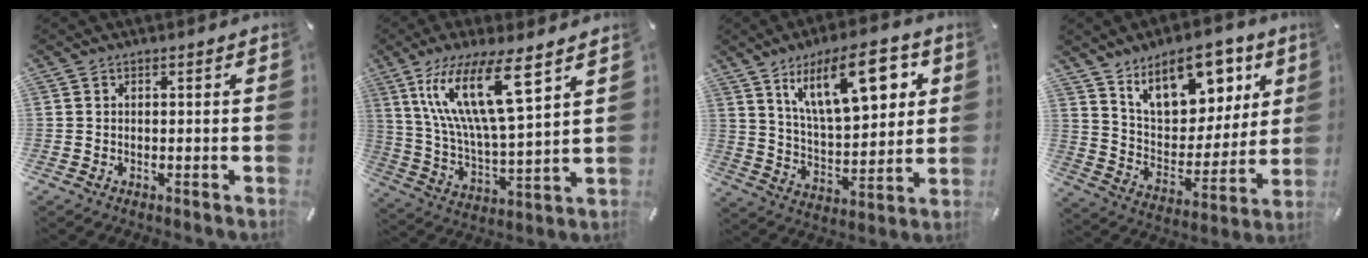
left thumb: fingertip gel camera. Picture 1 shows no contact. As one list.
[{"total": 17.5, "force": [10.0, 3.8, 13.9], "torque": [-0.302, -0.035, 0.161]}, {"total": 19.4, "force": [9.4, 8.7, 14.5], "torque": [-0.229, -0.022, 0.154]}, {"total": 16.5, "force": [10.6, 9.4, 8.3], "torque": [-0.131, -0.058, 0.193]}]